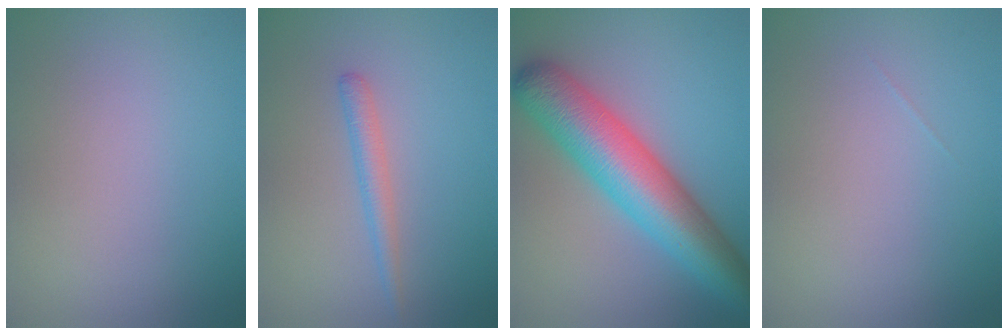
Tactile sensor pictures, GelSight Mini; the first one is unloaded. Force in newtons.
{"total": 1.7, "press": 1.7, "slide": 0.1}
{"total": 10.0, "press": 10.0, "slide": 0.3}
{"total": 0.0}